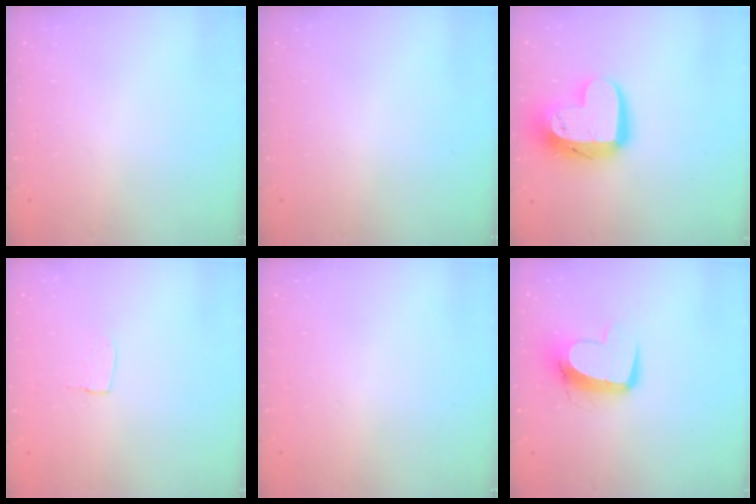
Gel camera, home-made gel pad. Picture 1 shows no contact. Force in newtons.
{"total": 0.0}
{"total": 17.0, "press": 17.0, "slide": 1.3}
{"total": 3.5, "press": 3.5, "slide": 0.1}
{"total": 0.0}
{"total": 11.4, "press": 11.3, "slide": 1.5}